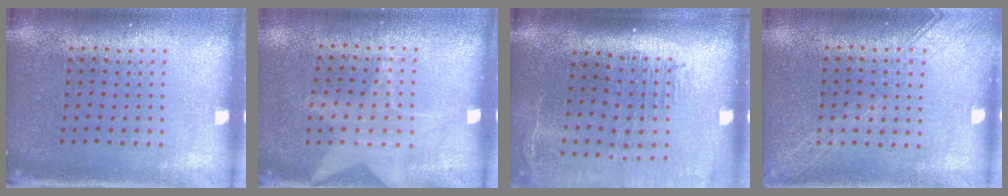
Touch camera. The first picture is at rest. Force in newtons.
{"total": 1.2, "press": 1.1, "slide": 0.3}
{"total": 2.3, "press": 1.9, "slide": 1.3}
{"total": 1.7, "press": 1.7, "slide": 0.2}